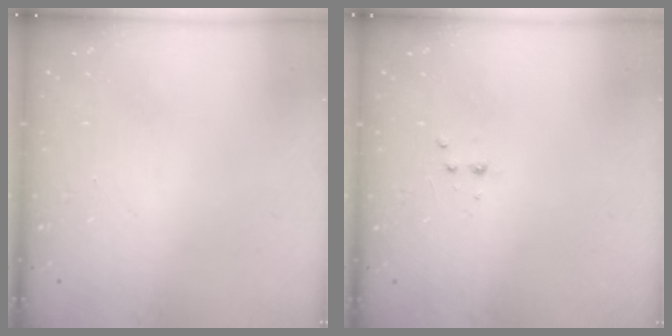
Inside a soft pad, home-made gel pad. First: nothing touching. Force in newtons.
{"total": 2.9, "press": 2.7, "slide": 1.0}